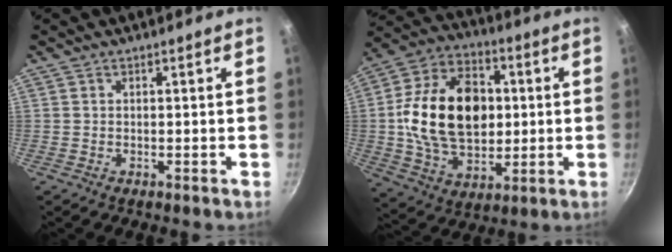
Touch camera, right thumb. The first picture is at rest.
{"total": 22.2, "force": [1.5, 15.3, 16.0], "torque": [-0.248, 0.017, 0.023]}